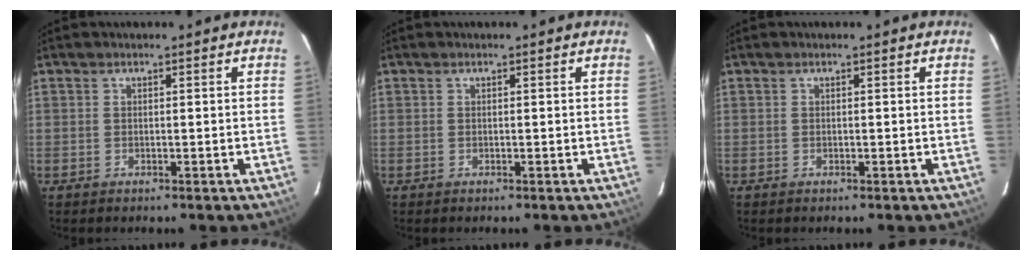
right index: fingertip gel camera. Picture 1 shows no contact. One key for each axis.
{"total": 0.0}
{"total": 0.0}